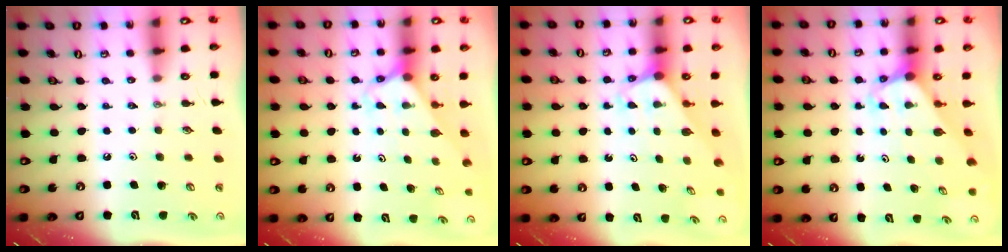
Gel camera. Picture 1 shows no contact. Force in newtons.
{"total": 2.6, "press": 2.6, "slide": 0.2}
{"total": 2.1, "press": 2.1, "slide": 0.1}
{"total": 3.3, "press": 3.3, "slide": 0.2}